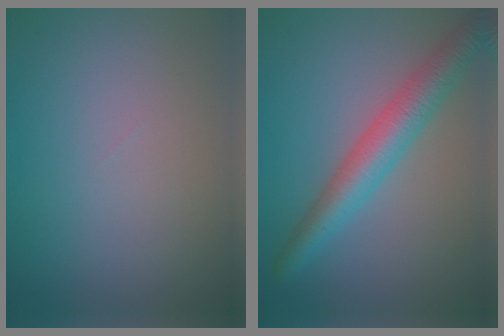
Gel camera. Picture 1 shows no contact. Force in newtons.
{"total": 5.1, "press": 5.1, "slide": 0.1}